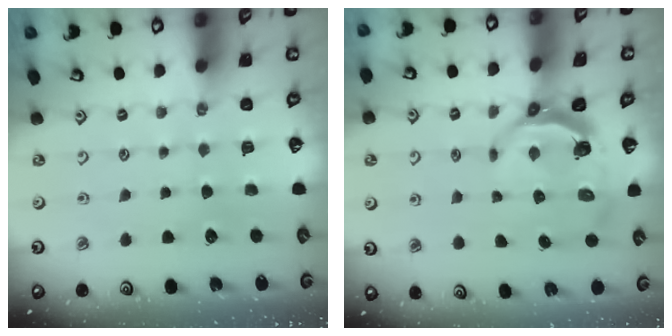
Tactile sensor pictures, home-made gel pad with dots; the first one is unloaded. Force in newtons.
{"total": 5.7, "press": 4.5, "slide": 3.6}